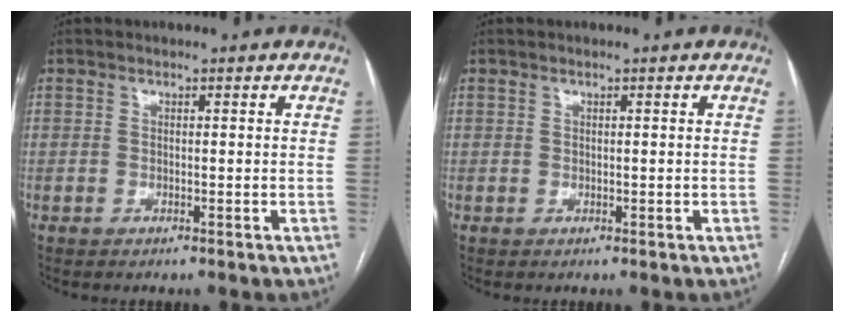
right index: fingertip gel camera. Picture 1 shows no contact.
{"total": 0.0}